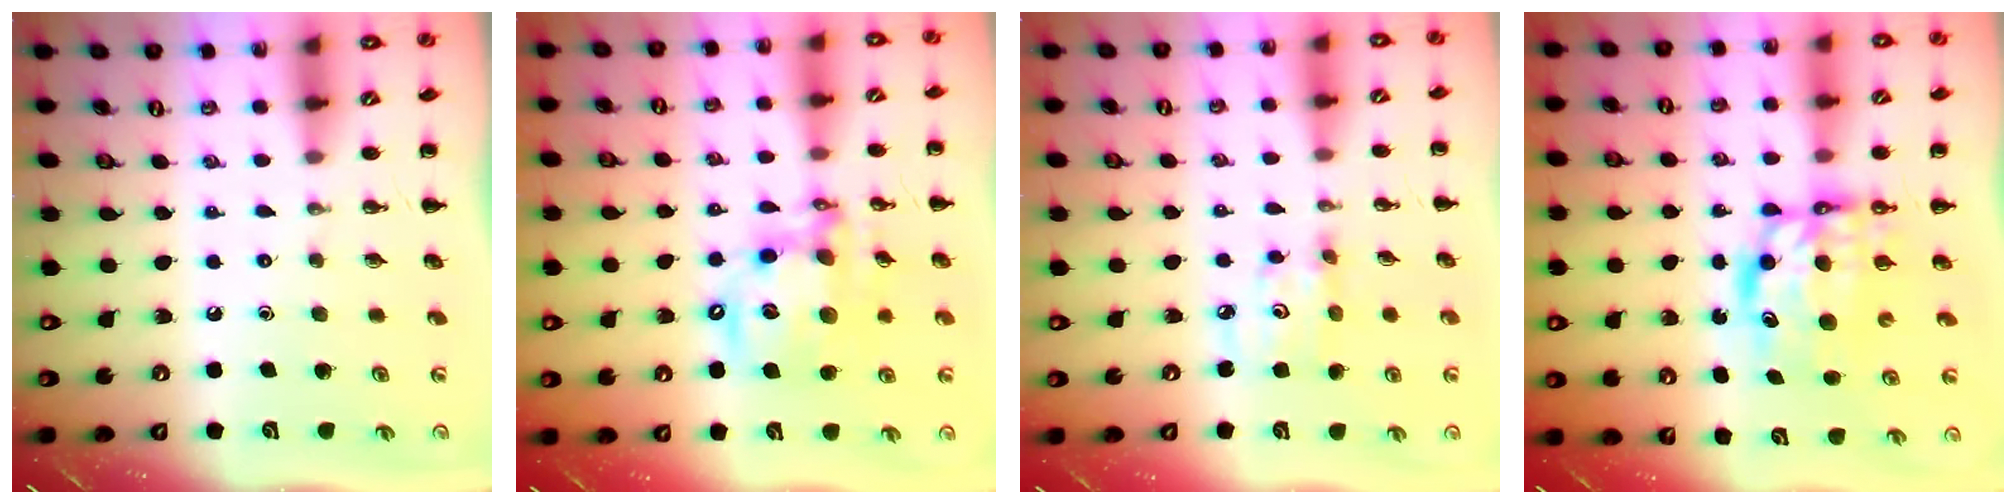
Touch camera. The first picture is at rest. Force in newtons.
{"total": 15.4, "press": 14.9, "slide": 3.6}
{"total": 4.1, "press": 4.1, "slide": 0.6}
{"total": 7.6, "press": 7.3, "slide": 1.8}